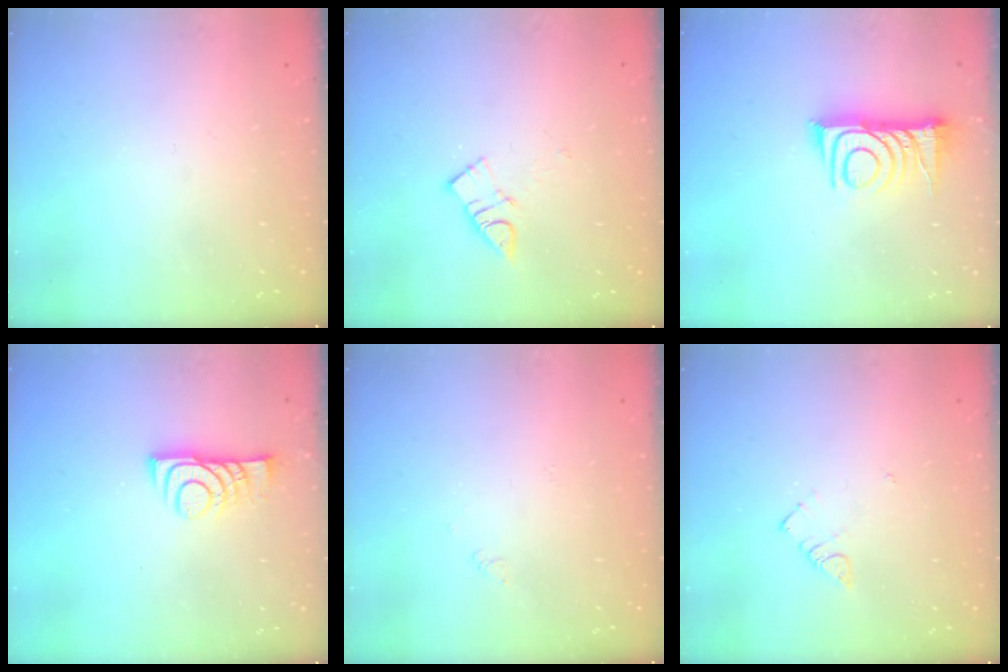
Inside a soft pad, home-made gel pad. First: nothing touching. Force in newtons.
{"total": 6.6, "press": 6.6, "slide": 0.1}
{"total": 12.5, "press": 12.5, "slide": 0.9}
{"total": 8.6, "press": 8.5, "slide": 0.8}
{"total": 2.9, "press": 2.9, "slide": 0.5}
{"total": 3.0, "press": 2.9, "slide": 0.4}